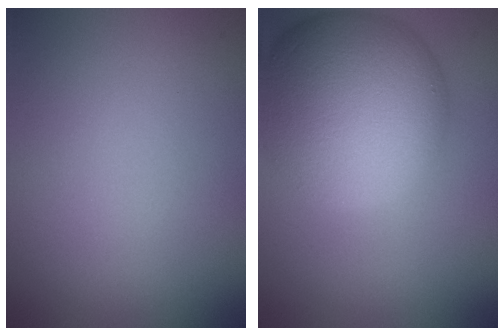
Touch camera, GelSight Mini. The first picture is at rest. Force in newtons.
{"total": 13.5, "press": 13.4, "slide": 0.6}